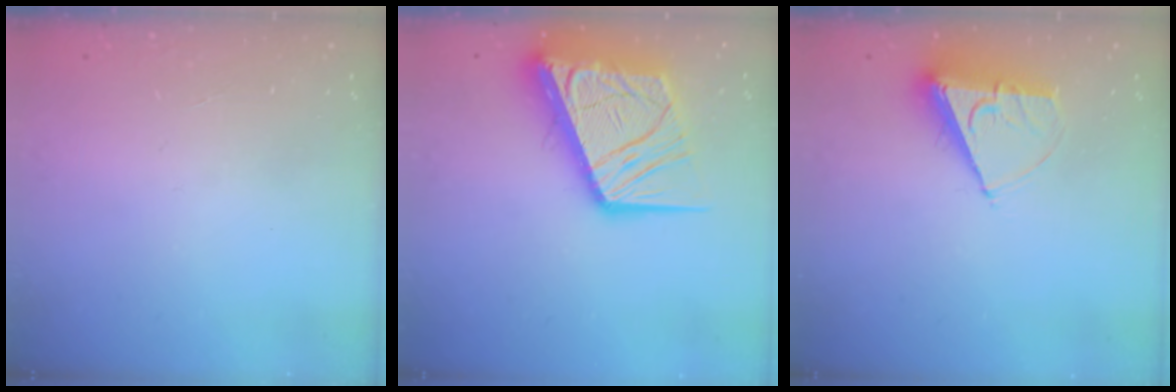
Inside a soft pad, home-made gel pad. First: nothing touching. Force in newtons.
{"total": 21.9, "press": 21.8, "slide": 2.9}
{"total": 7.6, "press": 7.5, "slide": 0.5}